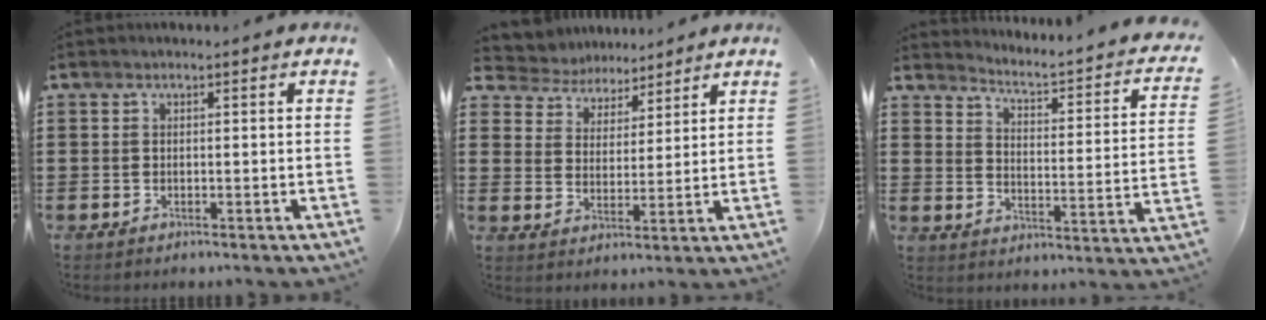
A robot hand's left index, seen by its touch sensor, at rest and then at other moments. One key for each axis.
{"total": 4.7, "fx": 4.2, "fy": 2.1, "fz": -0.3, "tx": -0.025, "ty": -0.021, "tz": 0.072}
{"total": 1.9, "fx": 1.5, "fy": -0.2, "fz": 1.1, "tx": -0.039, "ty": -0.031, "tz": 0.010}